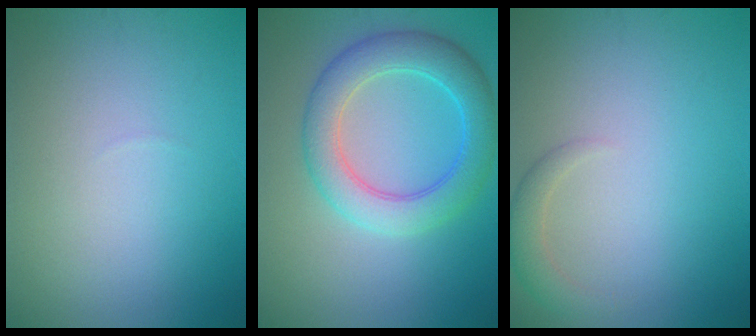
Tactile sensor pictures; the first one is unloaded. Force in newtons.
{"total": 5.6, "press": 5.6, "slide": 0.1}
{"total": 1.7, "press": 1.7, "slide": 0.1}